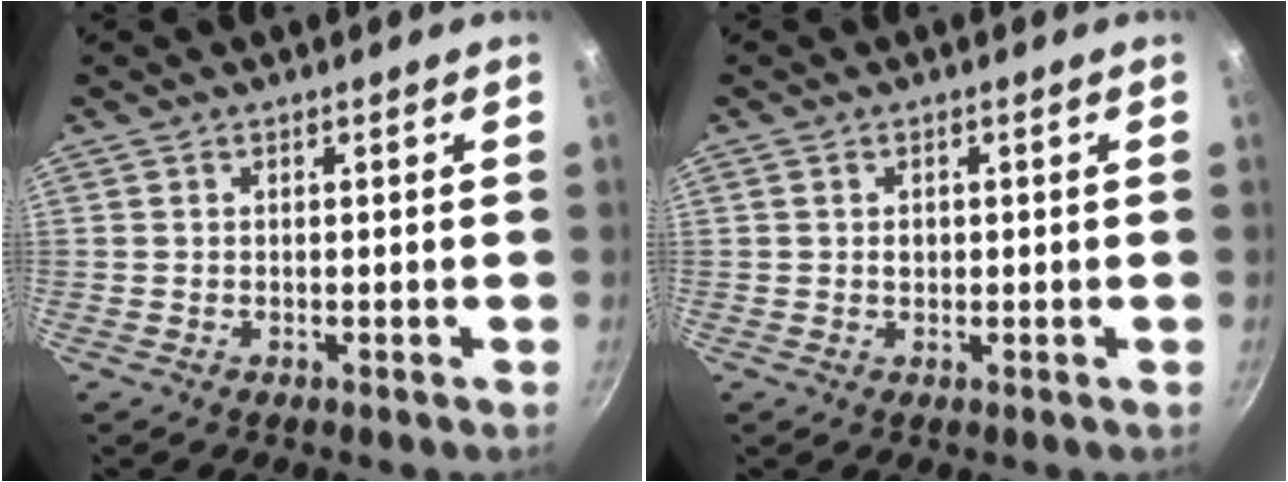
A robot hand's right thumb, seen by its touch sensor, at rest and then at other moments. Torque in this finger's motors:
{"motor_torque": [-0.38, 0.13, 0.38, -0.21, 0.00]}